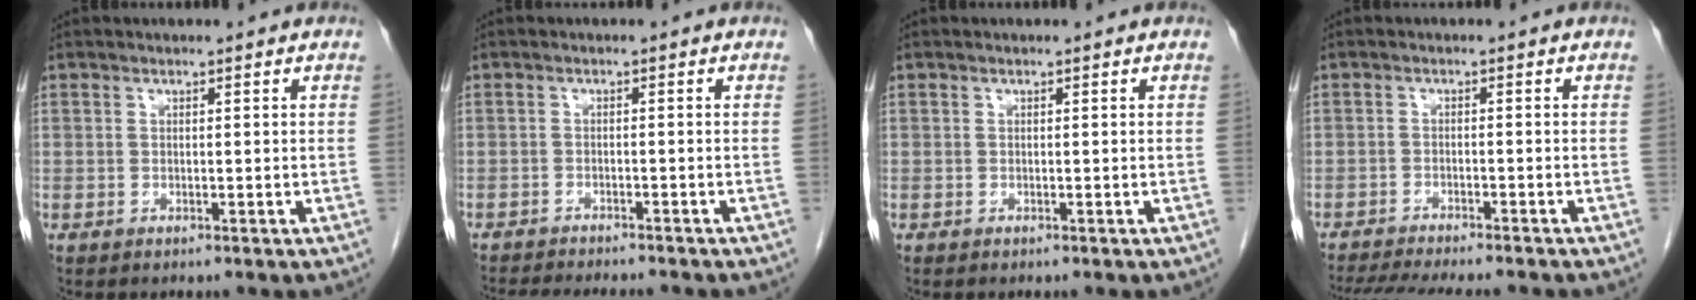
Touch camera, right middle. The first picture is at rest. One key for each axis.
{"total": 10.4, "fx": -9.5, "fy": 1.3, "fz": 4.1, "tx": -0.061, "ty": -0.014, "tz": -0.130}
{"total": 0.0}
{"total": 13.2, "fx": -11.7, "fy": 1.5, "fz": 6.0, "tx": -0.099, "ty": -0.018, "tz": -0.163}